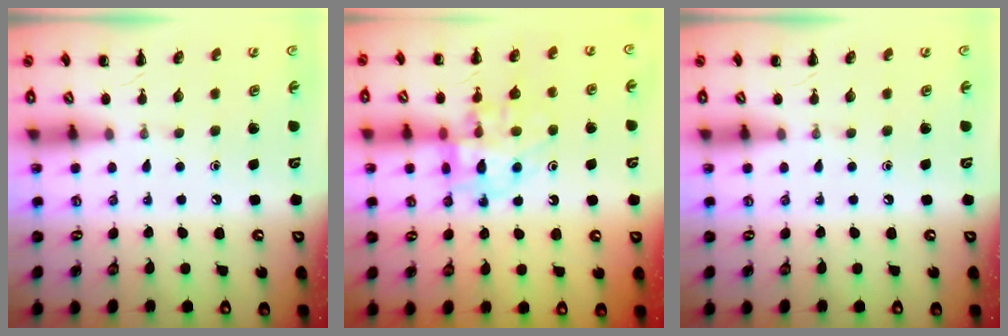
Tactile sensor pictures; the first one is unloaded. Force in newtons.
{"total": 13.9, "press": 13.7, "slide": 2.5}
{"total": 0.0}